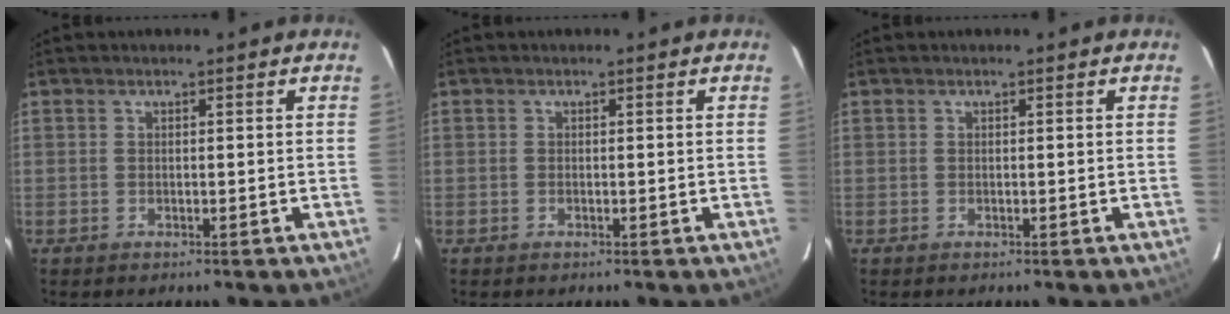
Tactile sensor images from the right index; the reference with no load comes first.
{"total": 0.0}
{"total": 0.0}